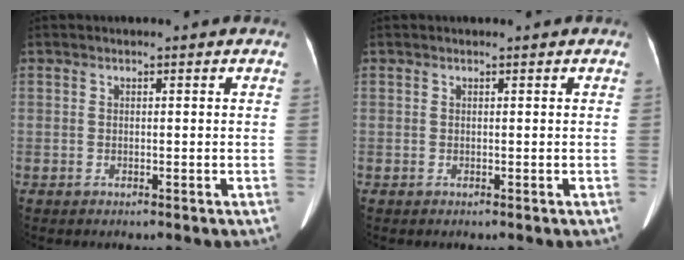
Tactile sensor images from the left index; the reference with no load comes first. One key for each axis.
{"total": 0.0}